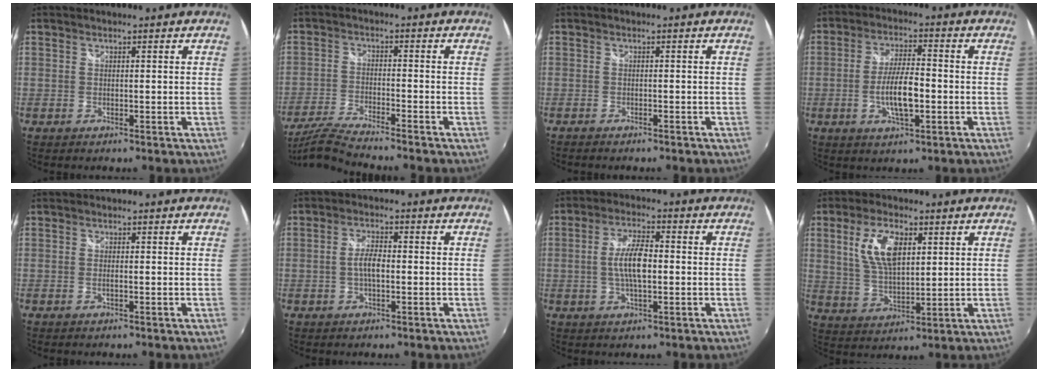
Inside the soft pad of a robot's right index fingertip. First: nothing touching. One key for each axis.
{"total": 10.3, "fx": -9.2, "fy": -0.4, "fz": 4.6, "tx": -0.114, "ty": -0.026, "tz": -0.168}
{"total": 1.8, "fx": -1.6, "fy": 0.3, "fz": 0.6, "tx": -0.023, "ty": -0.008, "tz": -0.029}
{"total": 8.3, "fx": -2.1, "fy": 2.5, "fz": 7.6, "tx": -0.147, "ty": -0.001, "tz": -0.036}
{"total": 0.8, "fx": -0.1, "fy": 0.1, "fz": 0.8, "tx": -0.016, "ty": 0.001, "tz": -0.004}
{"total": 3.8, "fx": -0.6, "fy": 1.4, "fz": 3.5, "tx": -0.069, "ty": 0.005, "tz": -0.012}
{"total": 7.3, "fx": -0.4, "fy": 2.5, "fz": 6.8, "tx": -0.130, "ty": 0.005, "tz": -0.008}
{"total": 10.0, "fx": 3.5, "fy": 4.7, "fz": 8.0, "tx": -0.158, "ty": 0.007, "tz": 0.073}